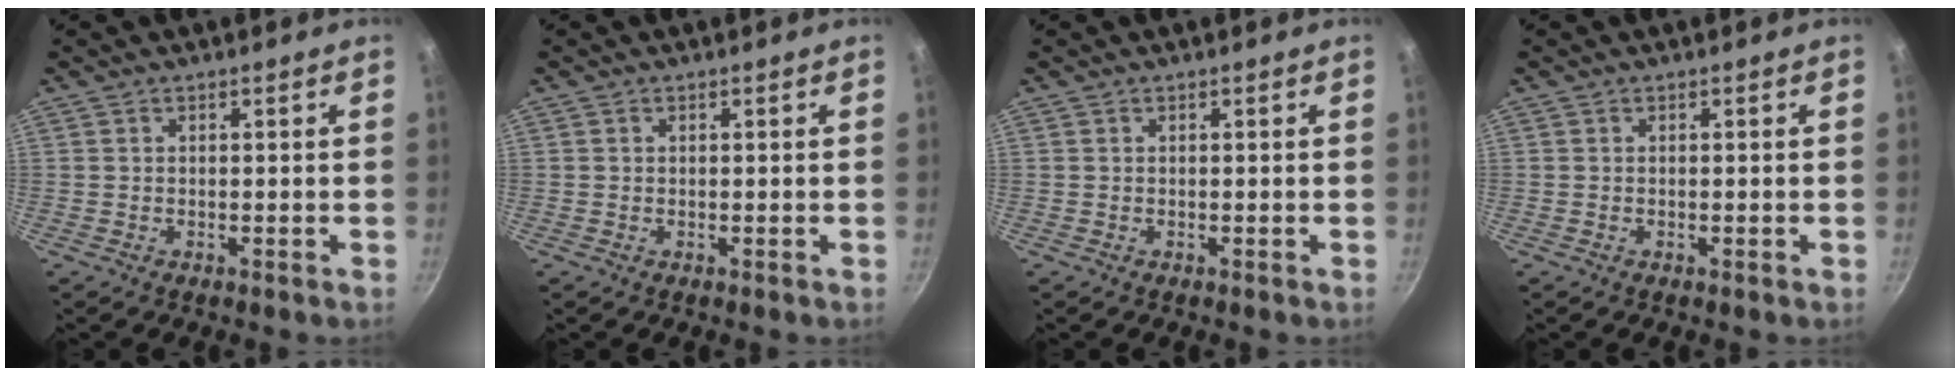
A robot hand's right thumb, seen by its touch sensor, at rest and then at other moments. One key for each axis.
{"total": 0.0}
{"total": 0.0}
{"total": 0.0}